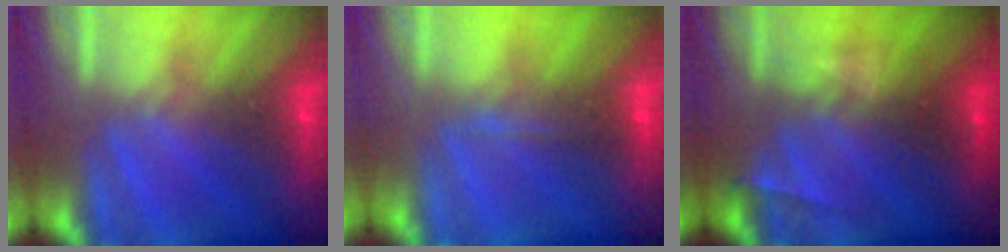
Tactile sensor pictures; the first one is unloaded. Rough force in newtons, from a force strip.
{"total": 2.0}
{"total": 2.3}